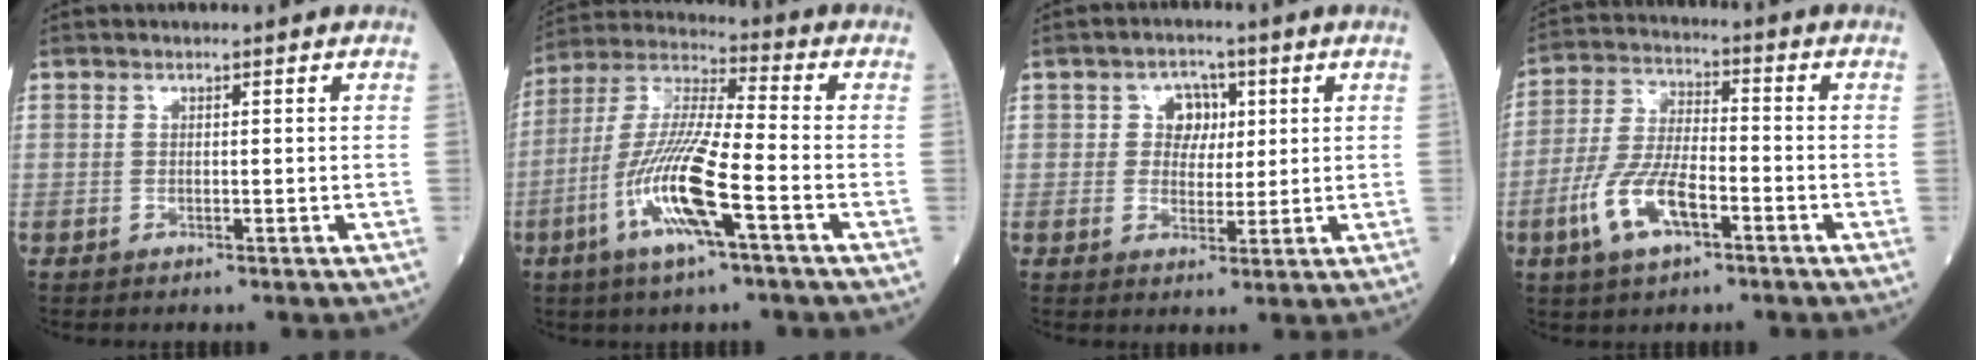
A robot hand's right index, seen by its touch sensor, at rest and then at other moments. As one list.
[{"total": 14.0, "force": [-5.1, 1.2, 12.9], "torque": [-0.269, -0.006, -0.102]}, {"total": 4.3, "force": [1.2, 3.5, 2.3], "torque": [-0.029, 0.009, 0.020]}, {"total": 10.0, "force": [-4.3, 3.4, 8.3], "torque": [-0.181, 0.000, -0.082]}]